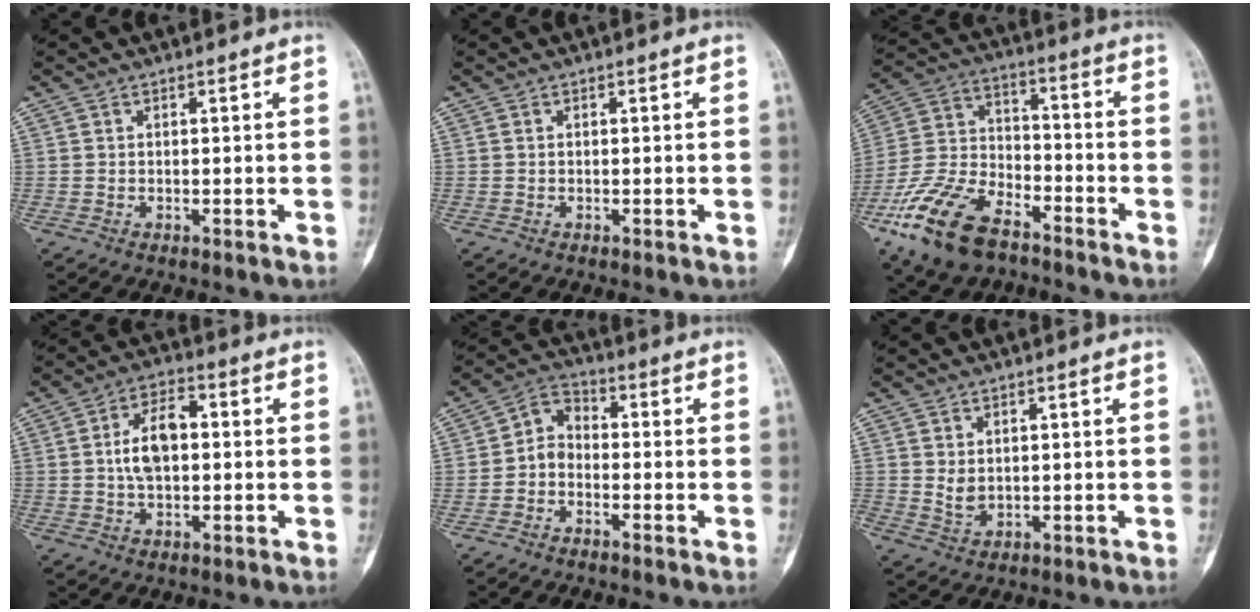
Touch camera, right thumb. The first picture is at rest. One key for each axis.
{"total": 0.0}
{"total": 17.9, "fx": -10.8, "fy": 9.0, "fz": 11.1, "tx": -0.223, "ty": 0.047, "tz": -0.207}
{"total": 8.4, "fx": 0.5, "fy": 4.7, "fz": 7.0, "tx": -0.111, "ty": 0.013, "tz": 0.003}
{"total": 5.2, "fx": -1.5, "fy": 3.7, "fz": 3.2, "tx": -0.044, "ty": 0.029, "tz": -0.046}
{"total": 2.8, "fx": 0.7, "fy": 1.9, "fz": 1.9, "tx": -0.024, "ty": -0.010, "tz": 0.020}